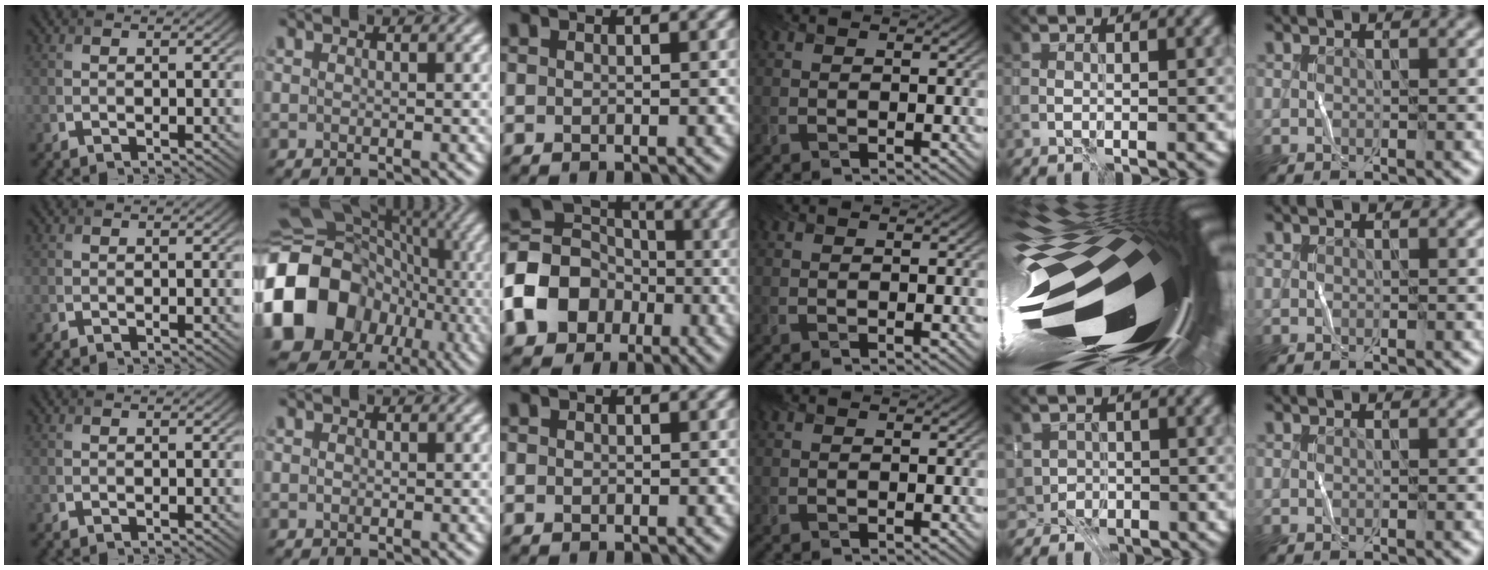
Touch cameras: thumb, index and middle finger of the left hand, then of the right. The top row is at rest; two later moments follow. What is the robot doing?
{"motion": "fold", "object": "coffee filter"}